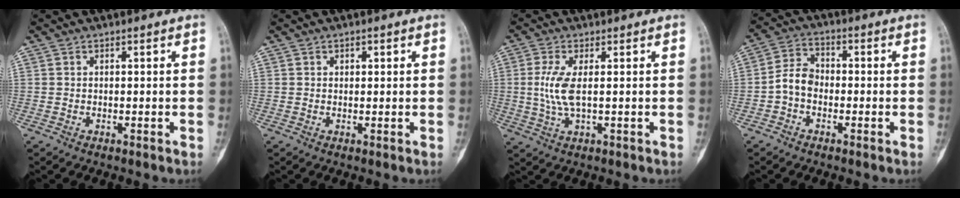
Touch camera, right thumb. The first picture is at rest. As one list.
[{"total": 1.0, "force": [0.5, 0.7, 0.5], "torque": [-0.001, -0.001, 0.006]}, {"total": 5.9, "force": [0.5, 1.9, 5.5], "torque": [-0.141, -0.004, 0.010]}, {"total": 5.6, "force": [-1.6, 4.1, 3.5], "torque": [-0.054, 0.021, -0.043]}]